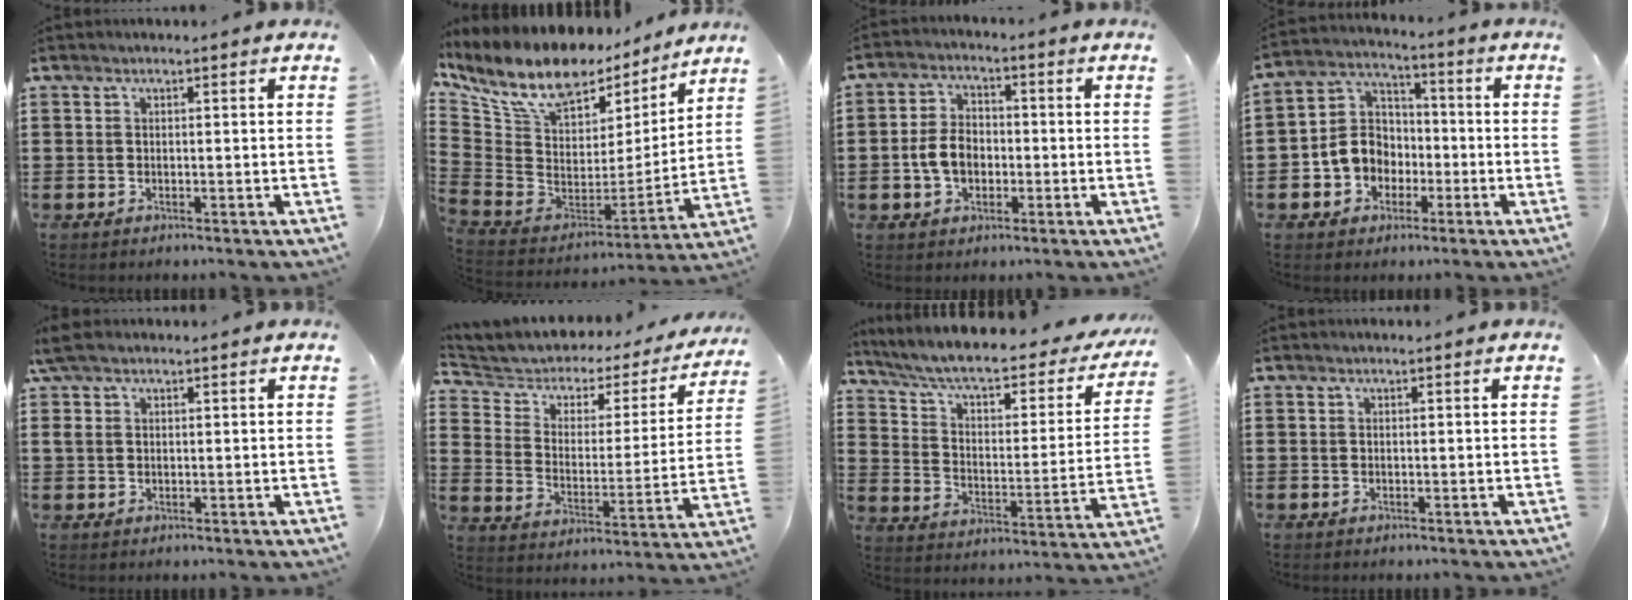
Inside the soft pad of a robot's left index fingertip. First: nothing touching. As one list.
[{"total": 10.6, "force": [7.9, 4.7, 5.3], "torque": [-0.136, -0.052, 0.138]}, {"total": 5.9, "force": [-1.2, 4.0, 4.1], "torque": [-0.099, 0.004, -0.028]}, {"total": 7.5, "force": [-2.3, 6.6, 2.6], "torque": [-0.084, 0.018, -0.047]}, {"total": 2.8, "force": [1.5, 1.5, 1.8], "torque": [-0.049, 0.007, 0.024]}, {"total": 3.3, "force": [2.2, 2.3, 0.8], "torque": [-0.038, -0.020, 0.027]}, {"total": 6.6, "force": [5.3, 1.0, 3.8], "torque": [-0.096, -0.037, 0.085]}, {"total": 0.0}]